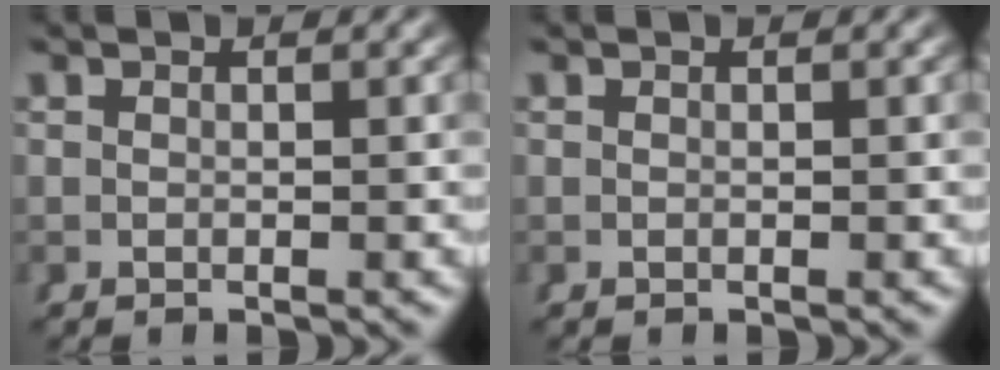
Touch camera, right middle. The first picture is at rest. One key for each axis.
{"total": 0.0}